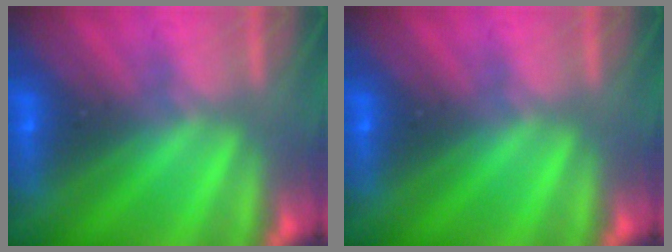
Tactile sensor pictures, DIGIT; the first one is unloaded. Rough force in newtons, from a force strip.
{"total": 0.0}